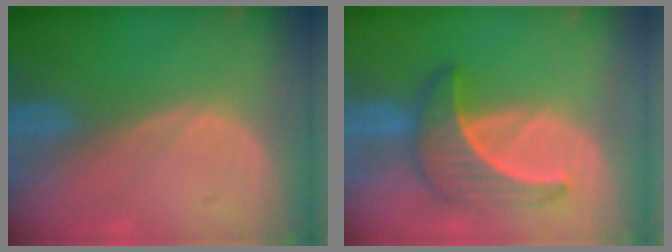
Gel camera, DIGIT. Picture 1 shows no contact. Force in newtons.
{"total": 6.6, "press": 6.3, "slide": 2.2}